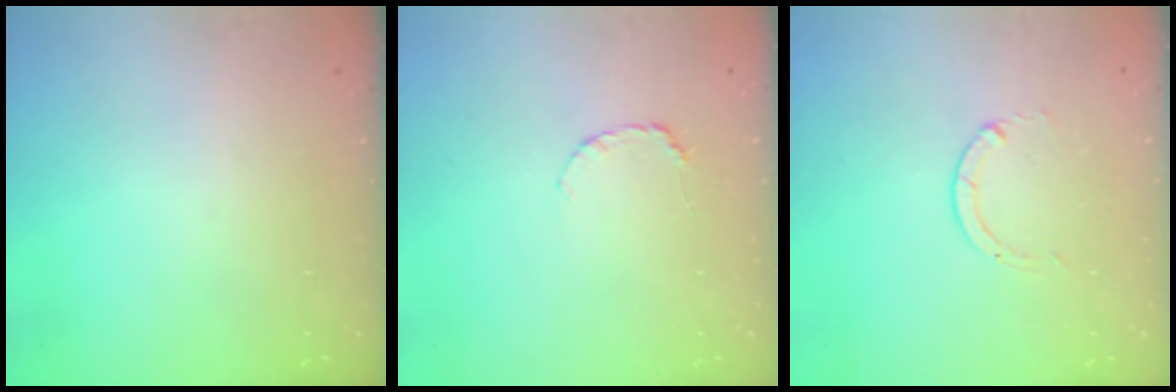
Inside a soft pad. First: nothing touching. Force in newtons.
{"total": 4.0, "press": 3.9, "slide": 0.5}
{"total": 0.6, "press": 0.5, "slide": 0.1}